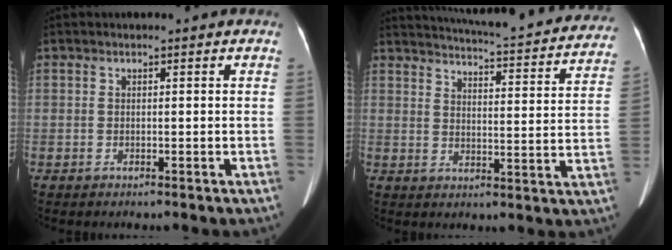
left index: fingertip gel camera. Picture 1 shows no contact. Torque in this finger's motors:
{"motor_torque": [0.04, -0.73, 0.02, 0.03]}